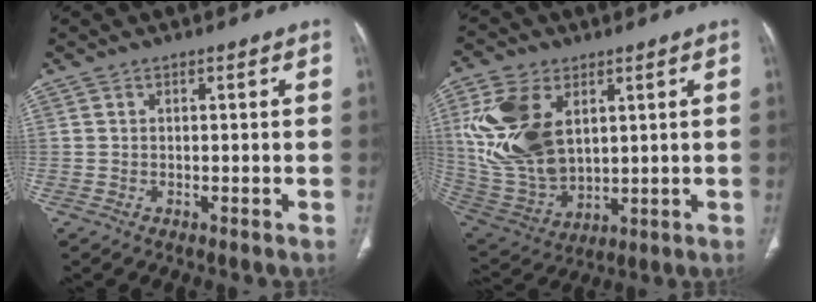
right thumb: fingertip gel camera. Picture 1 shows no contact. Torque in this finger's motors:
{"motor_torque": [0.16, 0.61, 0.86, 0.95, 0.38]}